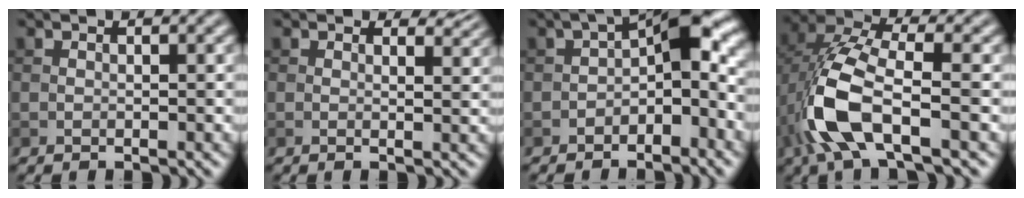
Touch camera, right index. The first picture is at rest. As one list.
[{"total": 1.9, "force": [1.6, 0.5, 1.0], "torque": [-0.018, -0.009, 0.013]}, {"total": 5.6, "force": [-1.6, 2.5, 4.7], "torque": [-0.056, 0.021, -0.039]}, {"total": 8.9, "force": [-2.8, 4.0, 7.4], "torque": [-0.172, 0.006, -0.062]}]